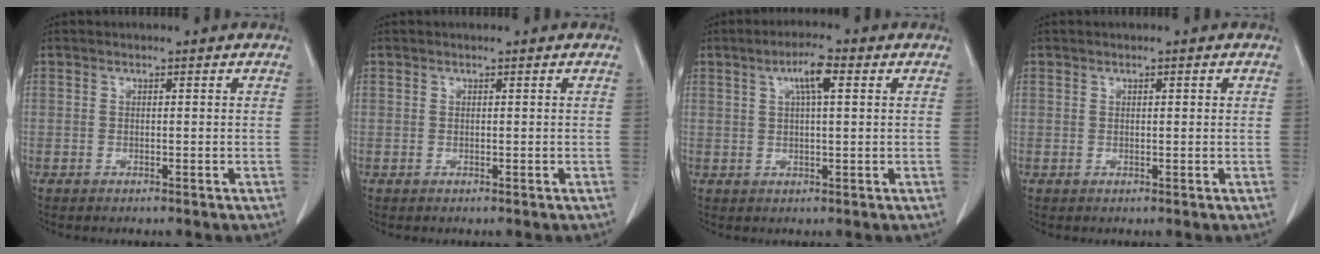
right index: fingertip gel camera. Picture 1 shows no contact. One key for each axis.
{"total": 0.0}
{"total": 5.1, "fx": 1.9, "fy": 1.0, "fz": 4.6, "tx": -0.088, "ty": 0.009, "tz": 0.035}
{"total": 1.2, "fx": 0.4, "fy": 0.5, "fz": 1.0, "tx": -0.022, "ty": 0.002, "tz": 0.008}